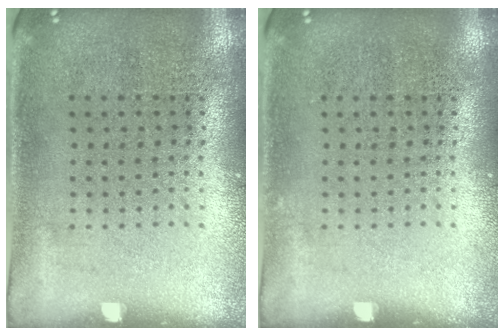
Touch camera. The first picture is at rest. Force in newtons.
{"total": 0.0}